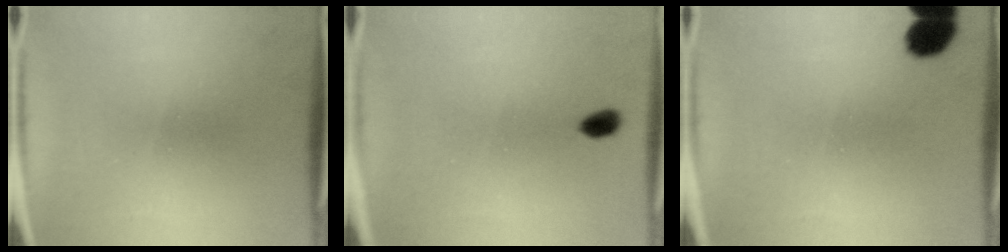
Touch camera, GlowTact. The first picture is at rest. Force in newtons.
{"total": 2.4}
{"total": 6.3}